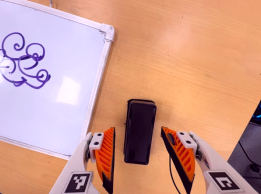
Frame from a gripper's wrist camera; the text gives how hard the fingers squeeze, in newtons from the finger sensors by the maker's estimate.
{"total": 0.0}